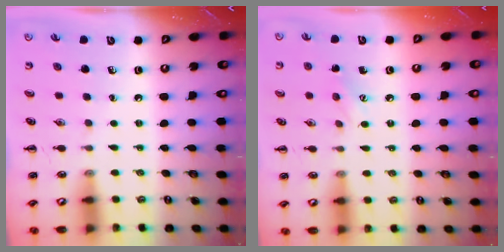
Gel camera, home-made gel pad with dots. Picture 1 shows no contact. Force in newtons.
{"total": 5.6, "press": 5.4, "slide": 1.5}